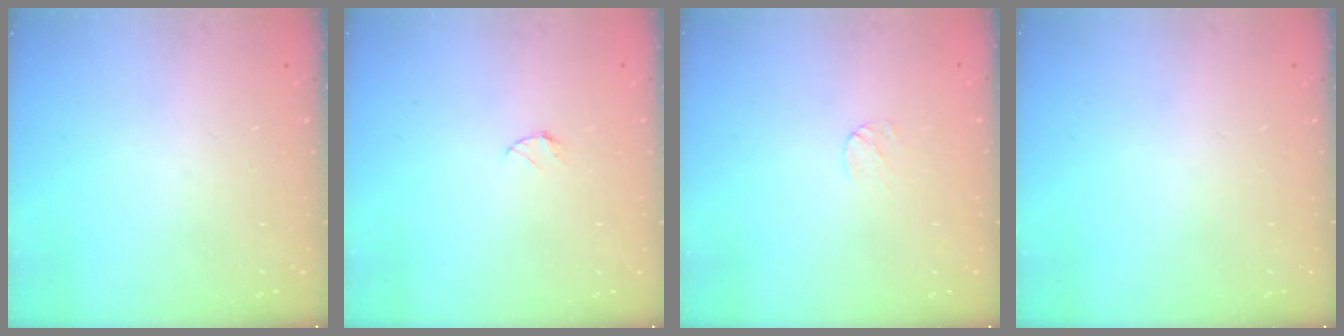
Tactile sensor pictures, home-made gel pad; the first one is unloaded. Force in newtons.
{"total": 4.0, "press": 4.0, "slide": 0.5}
{"total": 3.7, "press": 3.7, "slide": 0.4}
{"total": 0.0}